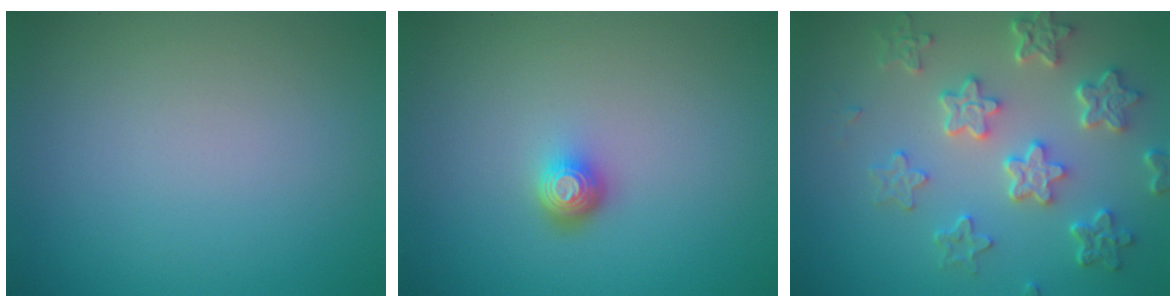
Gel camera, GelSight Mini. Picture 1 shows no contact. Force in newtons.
{"total": 1.9, "press": 1.4, "slide": 1.3}
{"total": 6.1, "press": 4.6, "slide": 4.0}